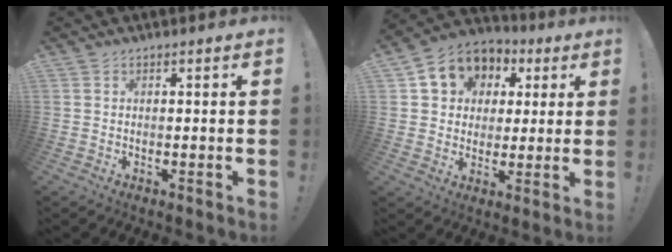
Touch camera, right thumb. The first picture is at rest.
{"total": 10.7, "force": [4.2, 9.2, 3.5], "torque": [-0.050, -0.024, 0.085]}